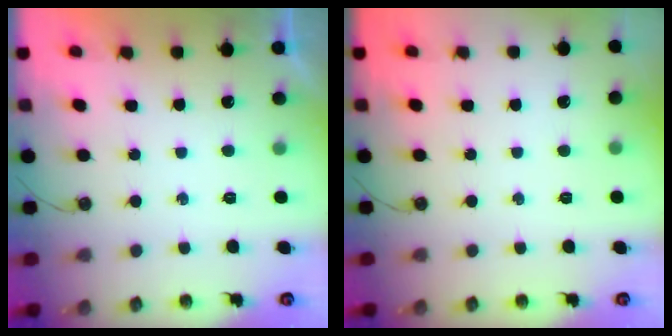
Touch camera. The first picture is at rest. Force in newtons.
{"total": 0.0}